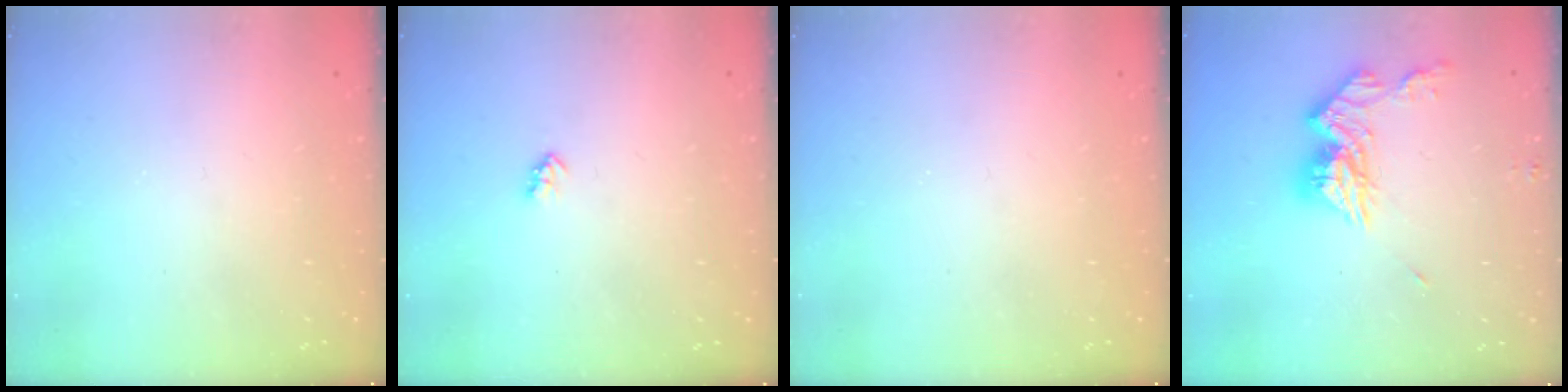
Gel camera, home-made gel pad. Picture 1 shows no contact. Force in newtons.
{"total": 2.0, "press": 2.0, "slide": 0.3}
{"total": 0.0}
{"total": 12.3, "press": 12.2, "slide": 1.0}